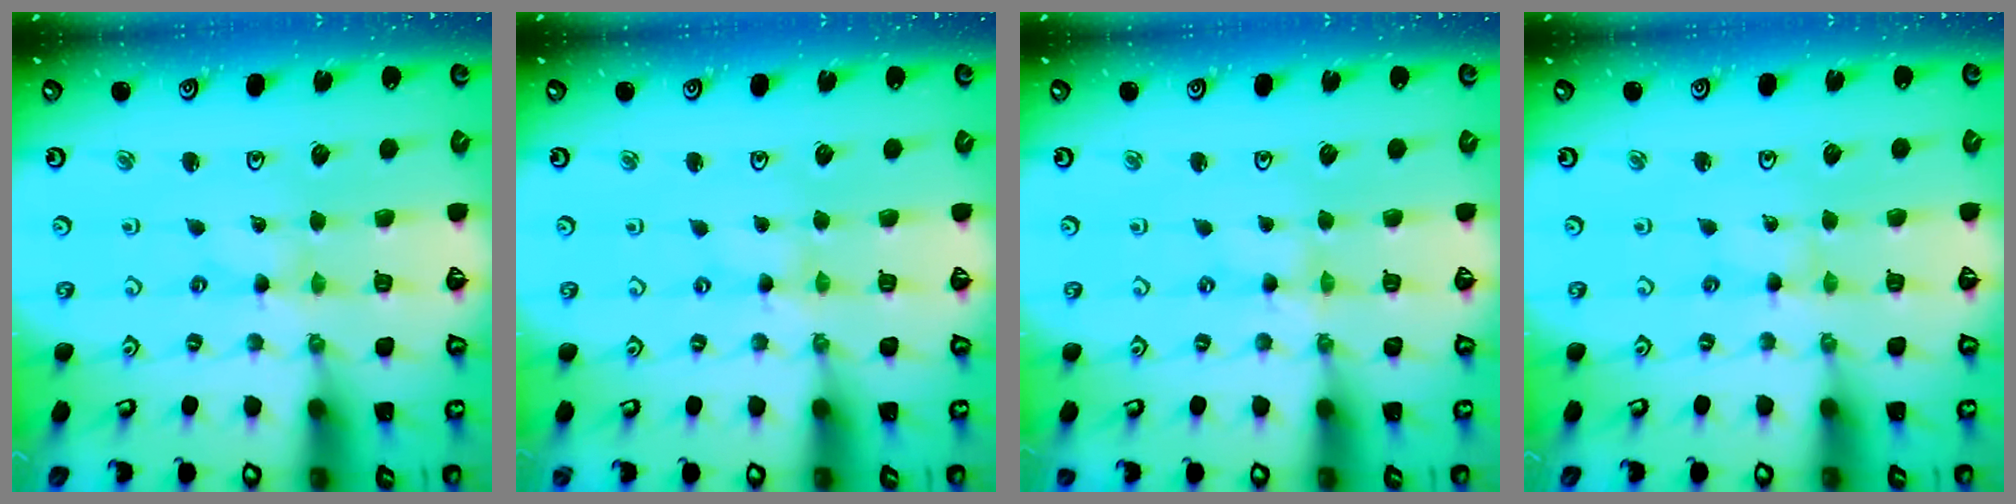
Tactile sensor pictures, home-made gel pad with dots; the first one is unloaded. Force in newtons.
{"total": 0.0}
{"total": 0.0}
{"total": 1.1, "press": 1.1, "slide": 0.1}